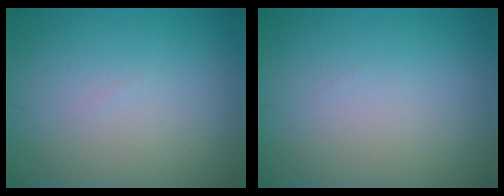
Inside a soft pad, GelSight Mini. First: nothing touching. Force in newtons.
{"total": 0.0}